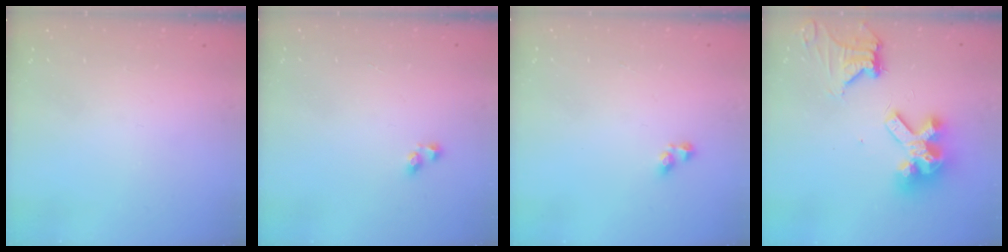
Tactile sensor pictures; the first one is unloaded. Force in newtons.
{"total": 2.2, "press": 1.9, "slide": 1.1}
{"total": 2.9, "press": 2.9, "slide": 0.4}
{"total": 14.2, "press": 14.2, "slide": 1.1}